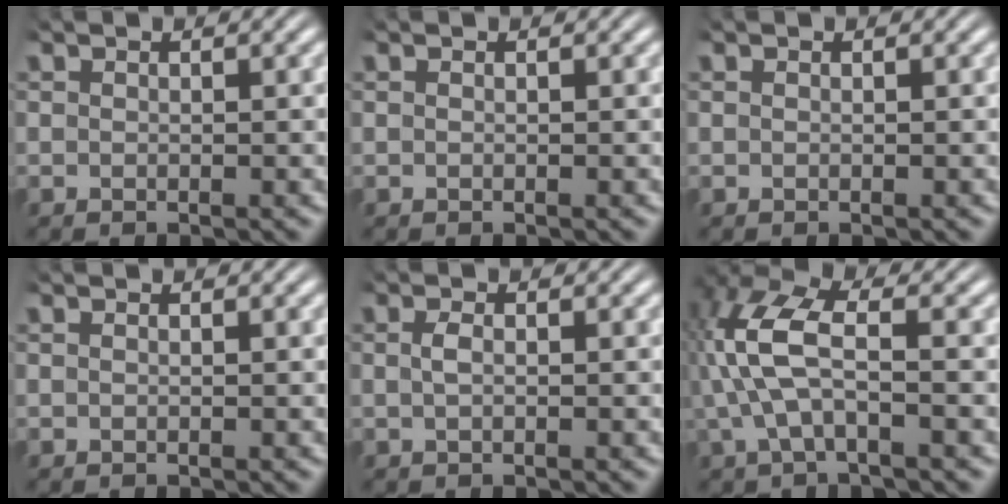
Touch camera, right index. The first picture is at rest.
{"total": 0.0}
{"total": 0.0}
{"total": 0.0}
{"total": 0.8, "force": [-0.3, -0.1, 0.7], "torque": [-0.019, -0.006, -0.002]}
{"total": 6.0, "force": [0.6, 3.0, 5.2], "torque": [-0.132, -0.006, 0.015]}